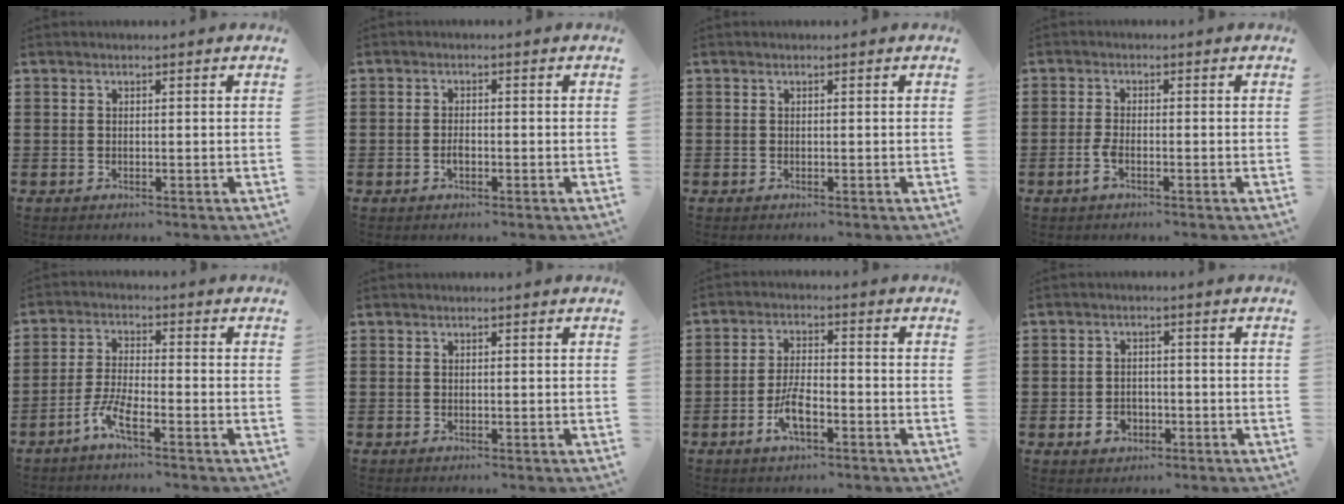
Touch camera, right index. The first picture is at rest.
{"total": 1.4, "force": [-0.6, 0.5, 1.1], "torque": [-0.024, -0.004, -0.010]}
{"total": 0.0}
{"total": 2.3, "force": [-1.1, 0.5, 1.9], "torque": [-0.051, -0.006, -0.024]}
{"total": 4.9, "force": [-3.2, 0.6, 3.7], "torque": [-0.096, -0.012, -0.067]}
{"total": 0.0}
{"total": 5.5, "force": [-2.6, 1.9, 4.4], "torque": [-0.101, -0.001, -0.055]}
{"total": 3.1, "force": [-1.3, 2.3, 1.5], "torque": [-0.033, 0.003, -0.026]}